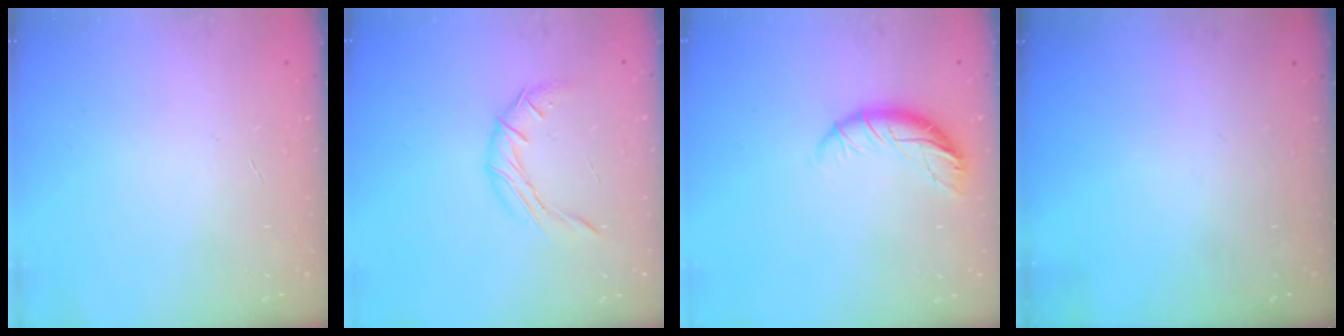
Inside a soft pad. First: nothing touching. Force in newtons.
{"total": 8.1, "press": 8.1, "slide": 0.1}
{"total": 9.3, "press": 9.2, "slide": 1.7}
{"total": 0.0}